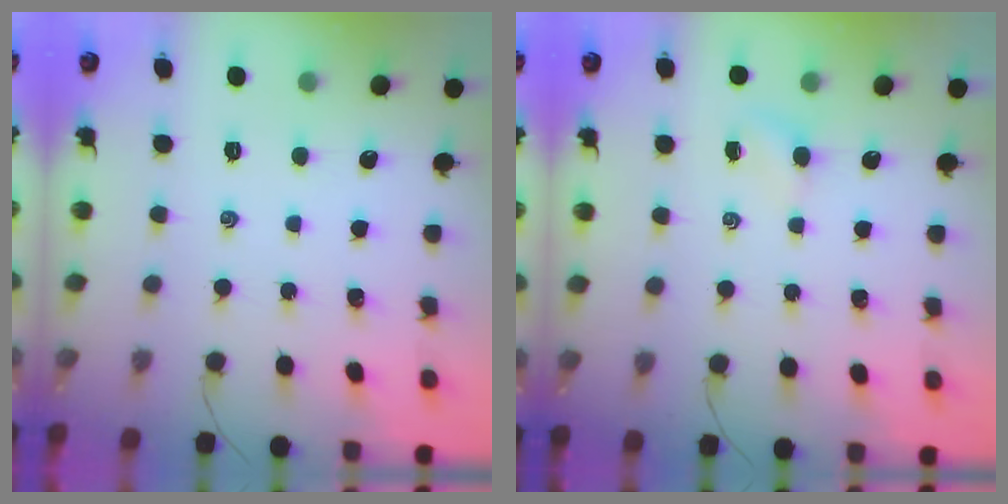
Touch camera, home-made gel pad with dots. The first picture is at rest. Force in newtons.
{"total": 2.9, "press": 2.7, "slide": 1.1}